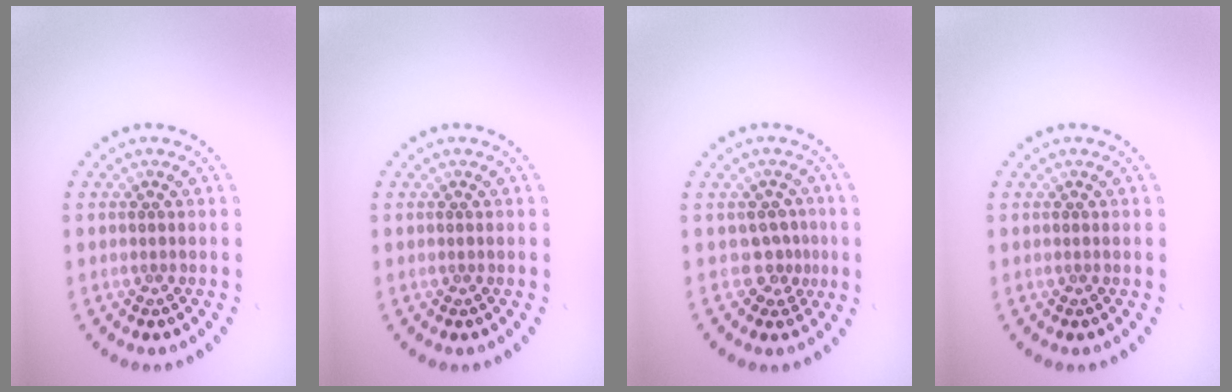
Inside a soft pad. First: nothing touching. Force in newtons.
{"total": 0.0}
{"total": 2.2, "press": 1.5, "slide": 1.6}
{"total": 0.0}